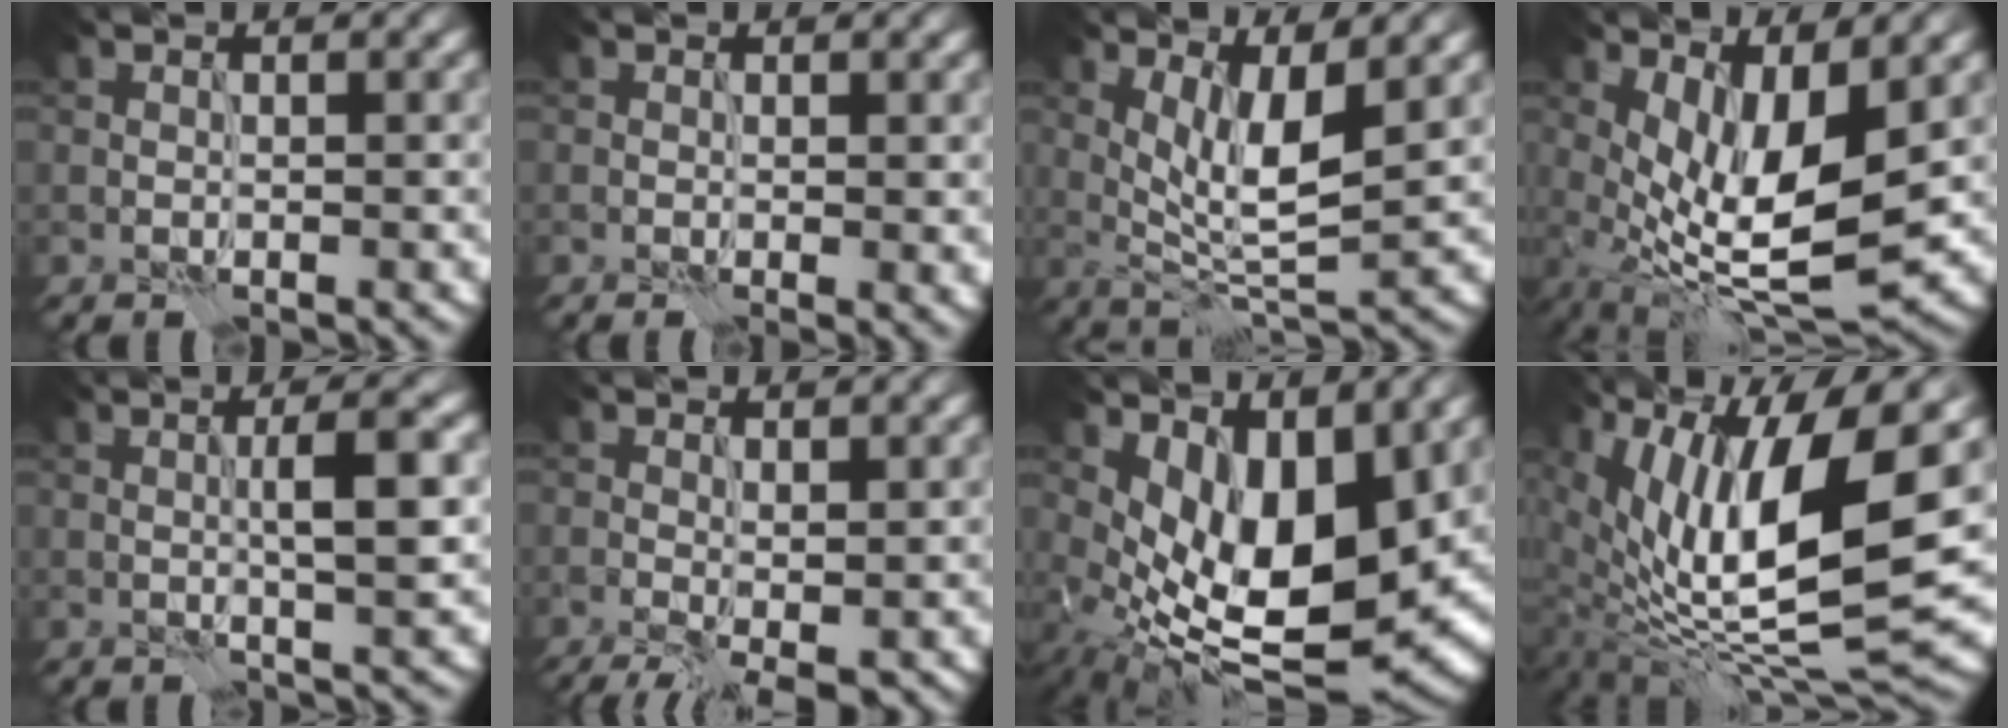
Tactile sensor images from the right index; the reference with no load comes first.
{"total": 1.0, "force": [0.2, 0.1, 1.0], "torque": [-0.015, -0.004, 0.005]}
{"total": 5.3, "force": [1.8, 1.3, 4.8], "torque": [-0.087, -0.013, 0.037]}
{"total": 9.1, "force": [0.2, 2.9, 8.6], "torque": [-0.162, -0.011, 0.006]}
{"total": 3.8, "force": [0.1, 0.4, 3.8], "torque": [-0.056, 0.009, -0.002]}
{"total": 4.4, "force": [-1.2, 1.5, 4.0], "torque": [-0.070, -0.011, -0.017]}
{"total": 11.9, "force": [1.0, 6.0, 10.2], "torque": [-0.167, -0.027, 0.028]}
{"total": 13.8, "force": [3.4, 4.5, 12.6], "torque": [-0.227, -0.004, 0.062]}